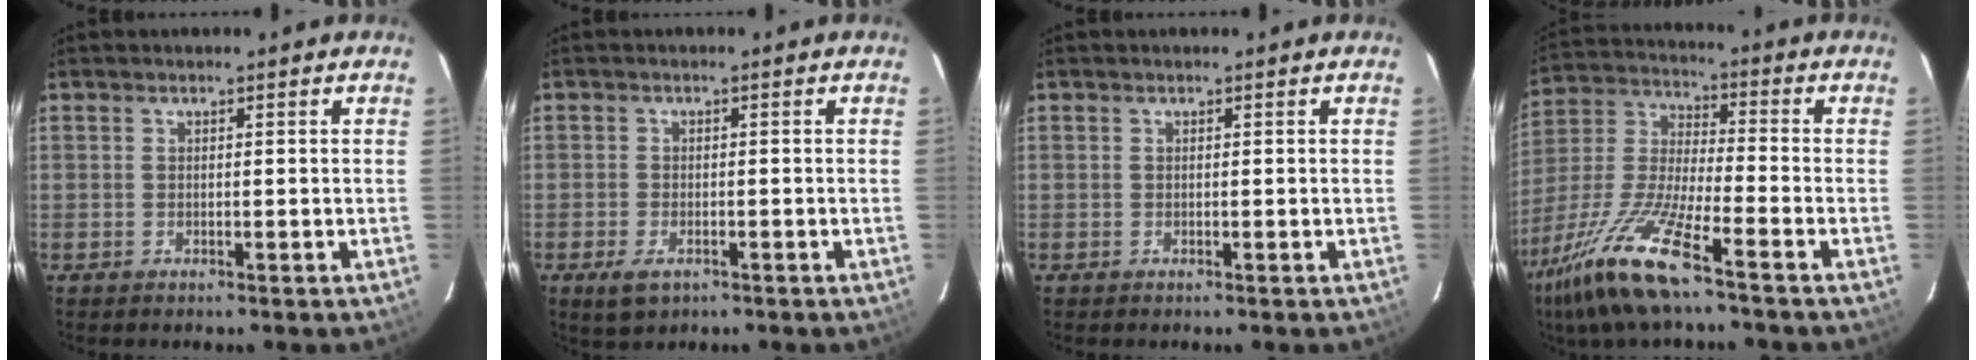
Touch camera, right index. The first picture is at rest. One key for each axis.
{"total": 4.1, "fx": -2.2, "fy": 2.3, "fz": 2.6, "tx": -0.058, "ty": -0.010, "tz": -0.037}
{"total": 0.0}
{"total": 15.5, "fx": -10.4, "fy": 2.0, "fz": 11.3, "tx": -0.256, "ty": -0.019, "tz": -0.211}